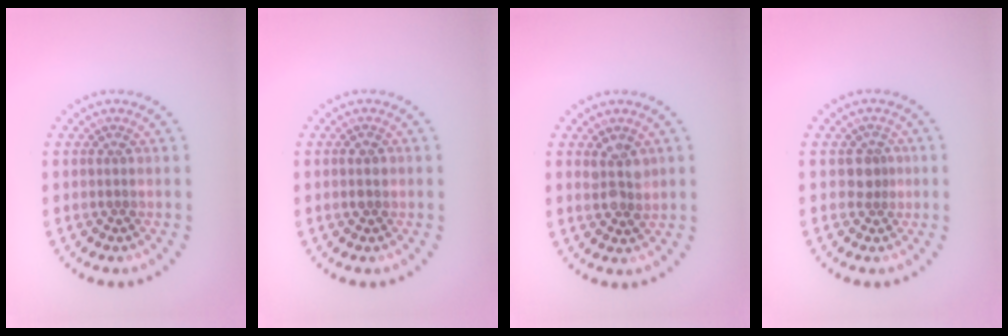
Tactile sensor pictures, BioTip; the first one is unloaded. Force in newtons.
{"total": 1.4, "press": 1.4, "slide": 0.1}
{"total": 2.3, "press": 2.1, "slide": 0.8}
{"total": 1.3, "press": 0.9, "slide": 0.9}